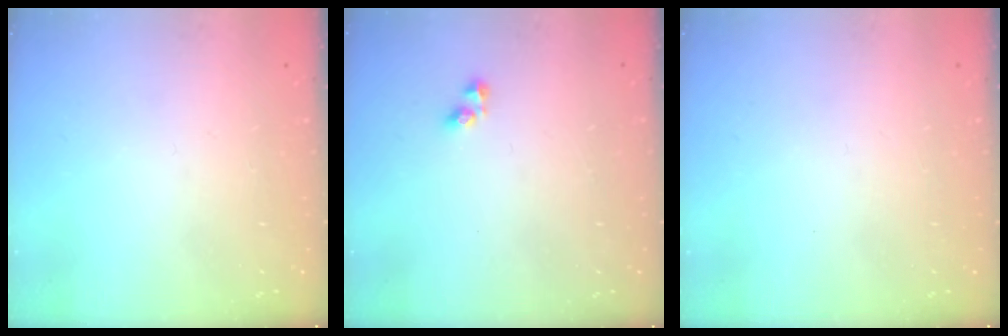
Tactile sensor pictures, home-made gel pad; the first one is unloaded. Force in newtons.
{"total": 2.7, "press": 2.7, "slide": 0.4}
{"total": 0.0}